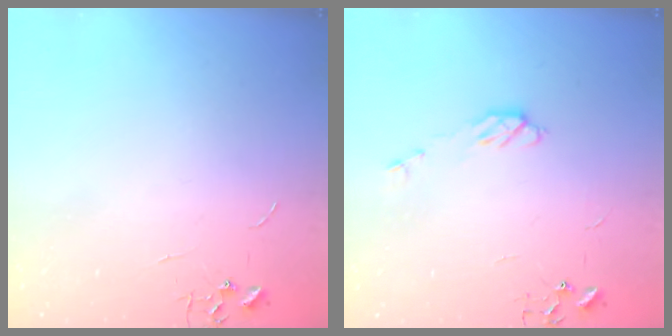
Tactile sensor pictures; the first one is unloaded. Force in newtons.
{"total": 5.5, "press": 5.4, "slide": 0.4}